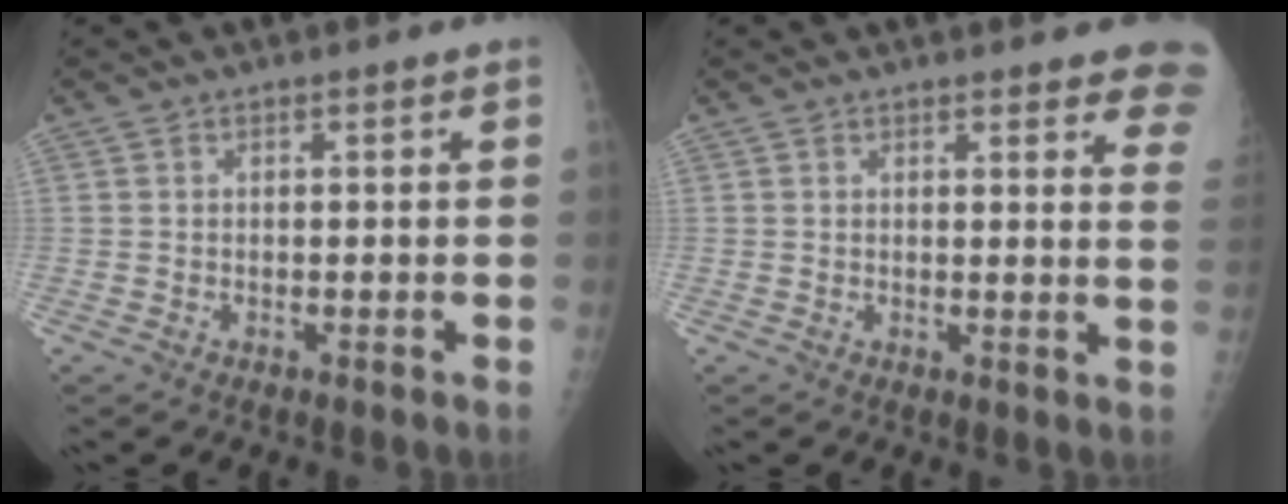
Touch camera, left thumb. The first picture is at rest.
{"total": 10.5, "force": [8.6, 2.3, 5.5], "torque": [-0.030, -0.031, 0.079]}